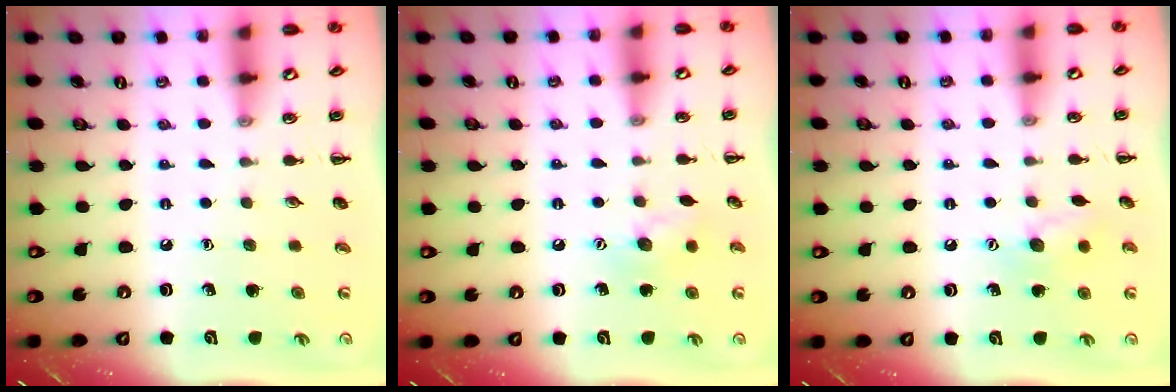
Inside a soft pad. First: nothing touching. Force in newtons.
{"total": 8.3, "press": 8.2, "slide": 1.2}
{"total": 8.5, "press": 8.4, "slide": 1.1}